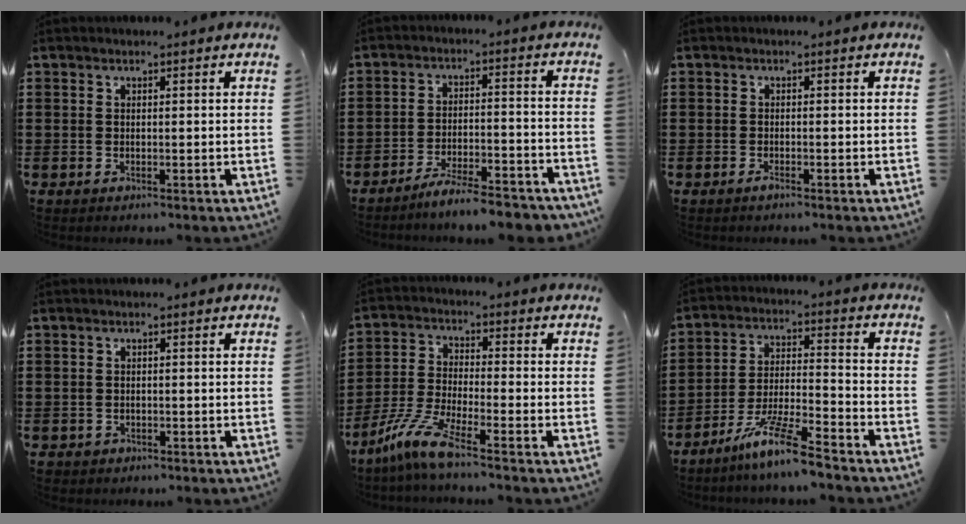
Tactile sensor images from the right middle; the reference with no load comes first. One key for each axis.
{"total": 5.9, "fx": -5.5, "fy": -0.1, "fz": 2.2, "tx": -0.048, "ty": -0.012, "tz": -0.107}
{"total": 0.8, "fx": -0.6, "fy": 0.1, "fz": 0.4, "tx": -0.010, "ty": -0.006, "tz": -0.011}
{"total": 0.6, "fx": -0.4, "fy": 0.4, "fz": 0.0, "tx": -0.002, "ty": 0.003, "tz": -0.010}
{"total": 7.7, "fx": -5.7, "fy": 0.5, "fz": 5.2, "tx": -0.132, "ty": -0.020, "tz": -0.118}
{"total": 9.8, "fx": -7.7, "fy": 0.5, "fz": 6.0, "tx": -0.122, "ty": -0.001, "tz": -0.150}